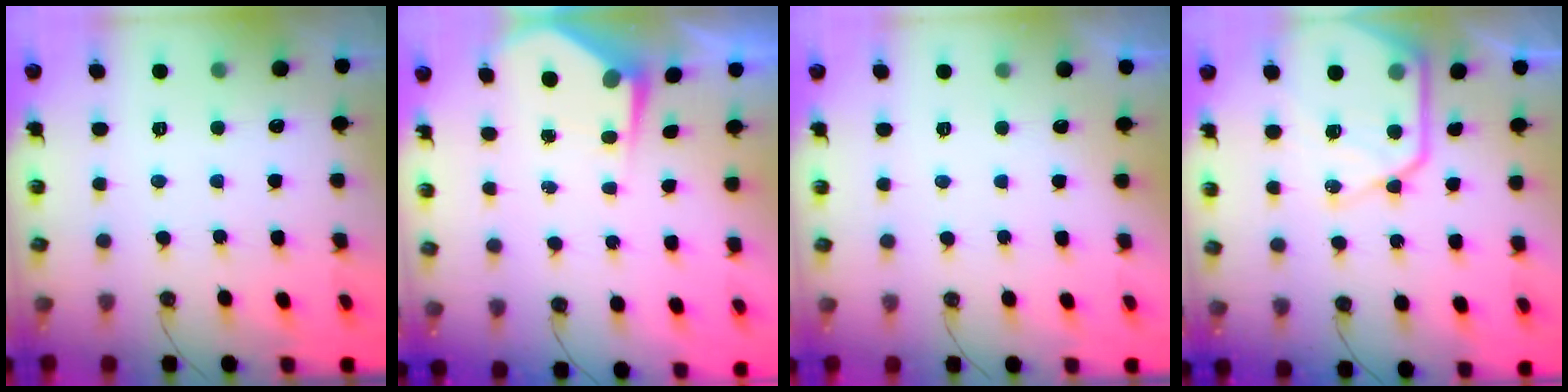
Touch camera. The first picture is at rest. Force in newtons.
{"total": 4.2, "press": 4.2, "slide": 0.6}
{"total": 0.0}
{"total": 17.2, "press": 17.1, "slide": 1.9}